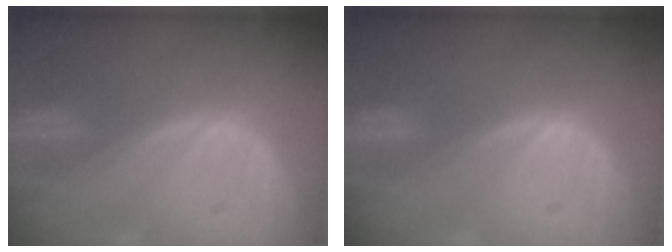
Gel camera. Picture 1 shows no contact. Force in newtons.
{"total": 0.0}